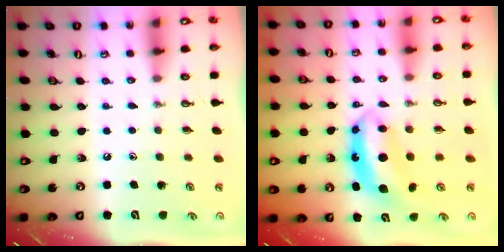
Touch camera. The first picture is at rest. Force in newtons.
{"total": 7.5, "press": 7.5, "slide": 0.6}